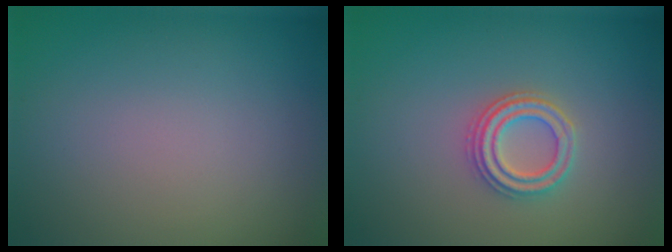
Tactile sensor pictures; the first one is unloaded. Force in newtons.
{"total": 2.7, "press": 2.6, "slide": 1.0}